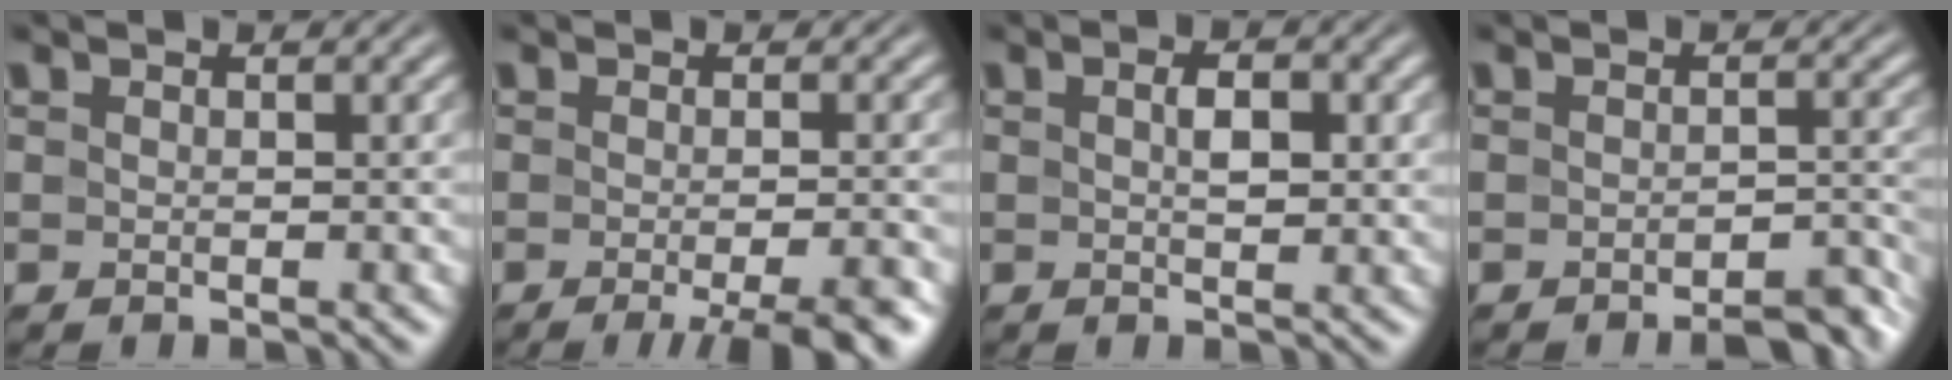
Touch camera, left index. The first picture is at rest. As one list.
[{"total": 5.5, "force": [-2.9, 1.2, 4.5], "torque": [-0.042, -0.005, -0.037]}, {"total": 2.4, "force": [0.4, 1.1, 2.1], "torque": [-0.038, 0.001, 0.008]}, {"total": 3.0, "force": [-2.6, 0.8, 1.5], "torque": [-0.014, 0.007, -0.031]}]